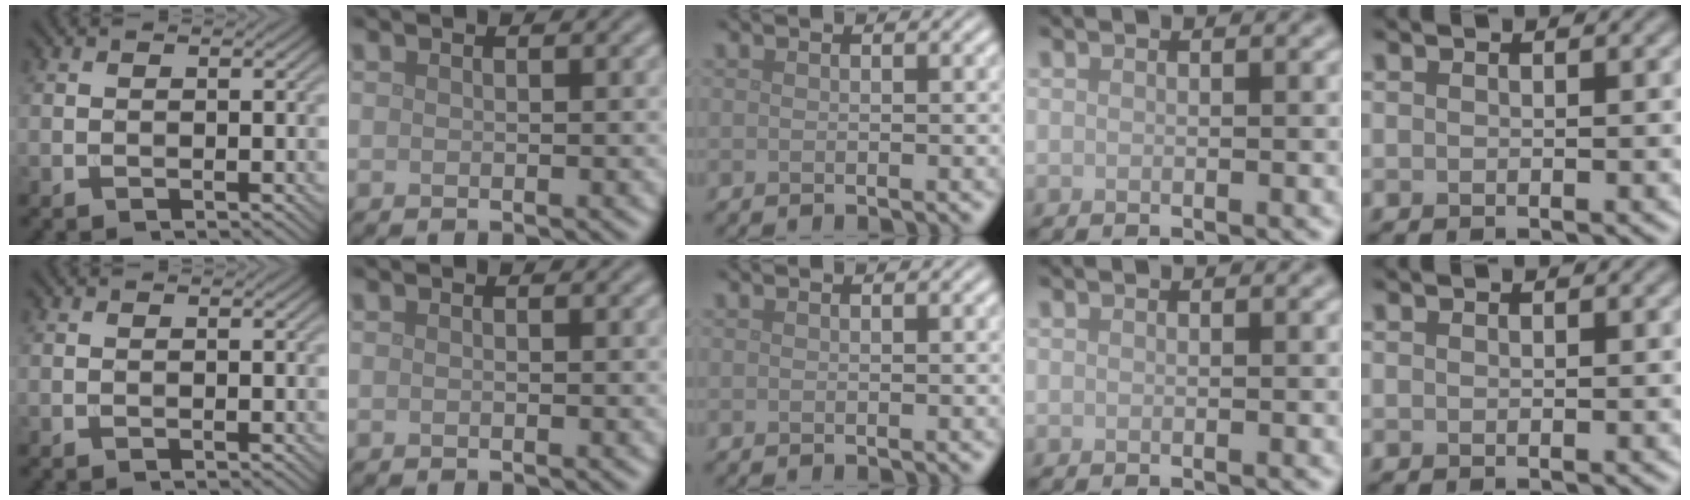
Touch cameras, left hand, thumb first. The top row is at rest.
{}